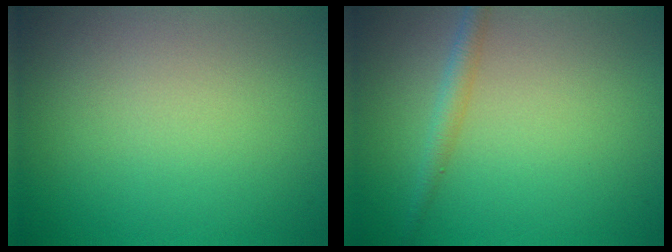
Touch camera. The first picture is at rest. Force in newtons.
{"total": 1.7, "press": 1.7, "slide": 0.1}